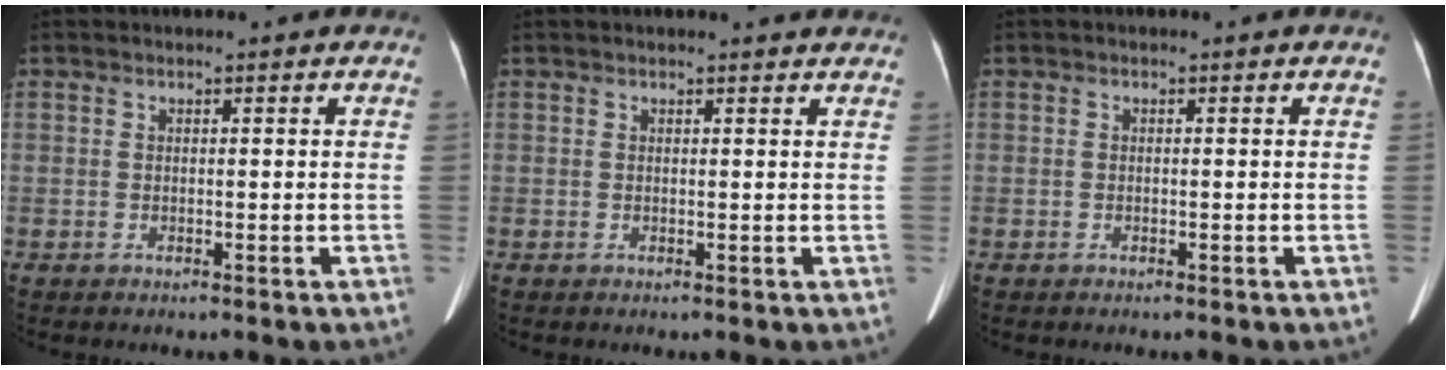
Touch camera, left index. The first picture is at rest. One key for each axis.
{"total": 5.5, "fx": 5.2, "fy": 0.5, "fz": 1.5, "tx": -0.015, "ty": 0.020, "tz": 0.048}
{"total": 0.0}